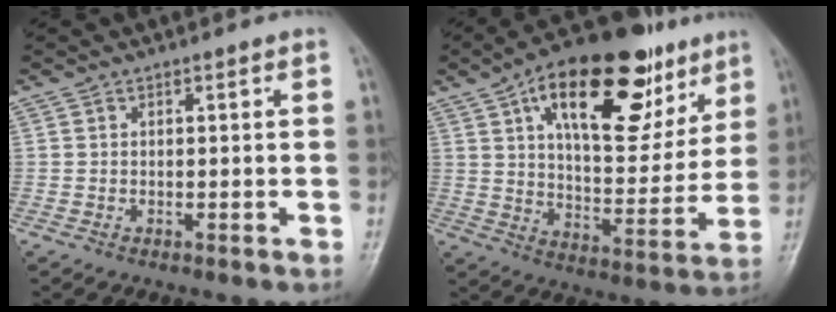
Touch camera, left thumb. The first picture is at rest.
{"total": 26.7, "force": [13.5, 12.4, 19.3], "torque": [-0.252, -0.020, 0.211]}